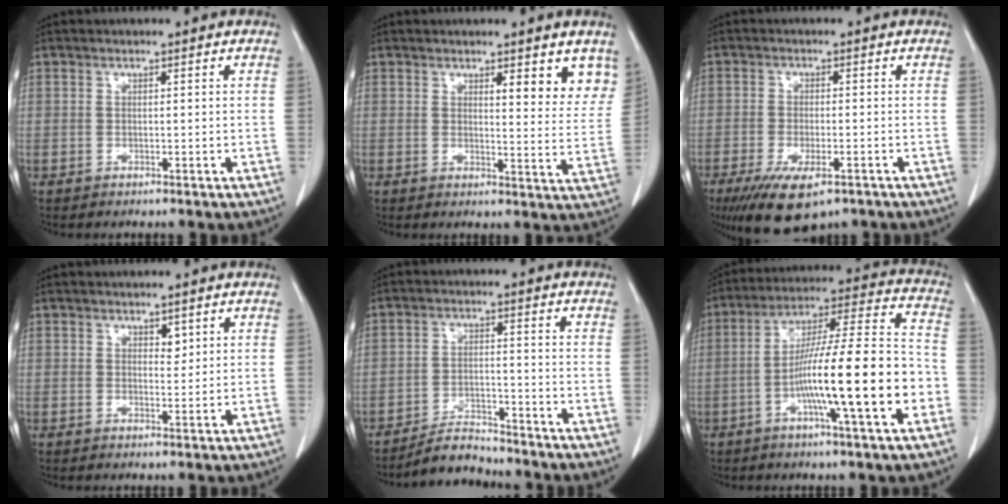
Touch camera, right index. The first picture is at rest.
{"total": 6.4, "force": [4.5, 1.7, 4.3], "torque": [-0.039, -0.021, 0.045]}
{"total": 9.5, "force": [-5.9, 3.2, 6.8], "torque": [-0.115, -0.019, -0.089]}
{"total": 1.5, "force": [0.8, 0.8, 0.9], "torque": [-0.010, -0.004, 0.014]}
{"total": 4.9, "force": [-4.8, 0.9, 0.3], "torque": [-0.009, -0.005, -0.082]}
{"total": 18.6, "force": [-5.4, 0.8, 17.7], "torque": [-0.287, 0.006, -0.089]}